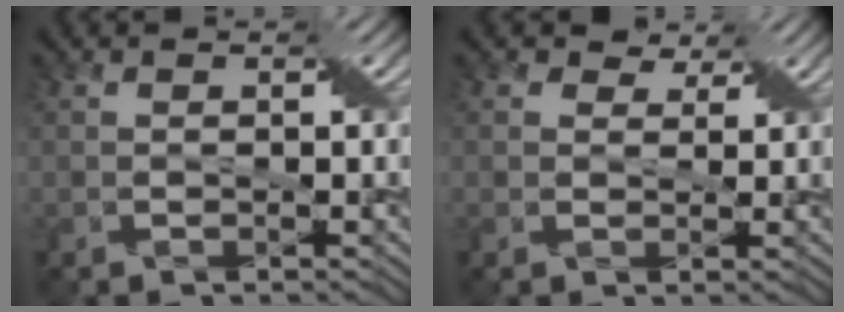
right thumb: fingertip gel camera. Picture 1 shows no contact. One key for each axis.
{"total": 3.0, "fx": 2.3, "fy": 1.7, "fz": 0.9, "tx": -0.021, "ty": -0.007, "tz": 0.033}